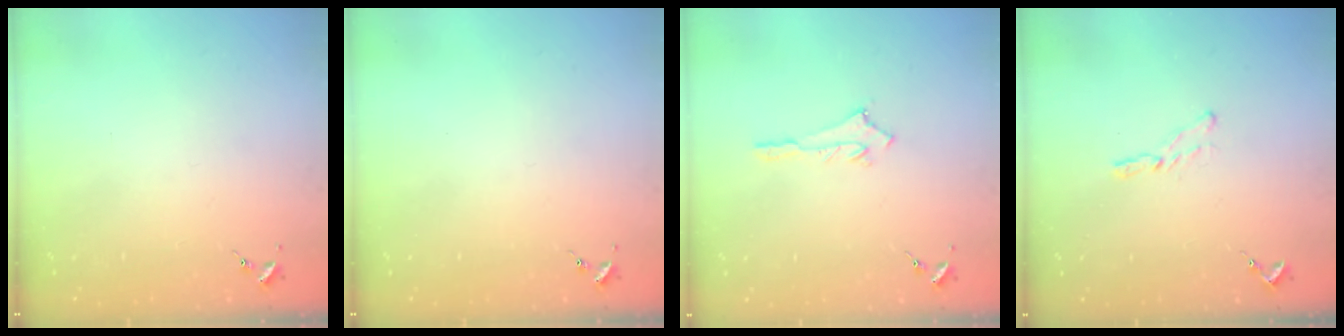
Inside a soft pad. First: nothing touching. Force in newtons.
{"total": 0.0}
{"total": 2.6, "press": 2.6, "slide": 0.4}
{"total": 5.2, "press": 5.2, "slide": 0.3}